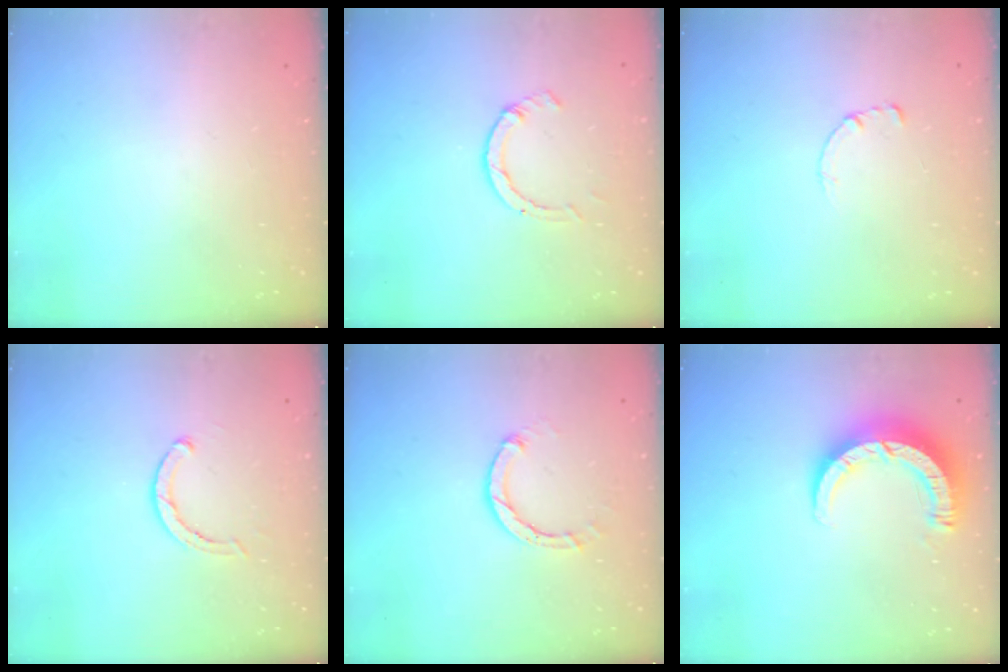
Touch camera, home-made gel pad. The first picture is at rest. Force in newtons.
{"total": 2.3, "press": 2.3, "slide": 0.3}
{"total": 0.7, "press": 0.6, "slide": 0.1}
{"total": 2.8, "press": 2.8, "slide": 0.2}
{"total": 3.5, "press": 3.5, "slide": 0.3}
{"total": 9.1, "press": 9.1, "slide": 1.1}